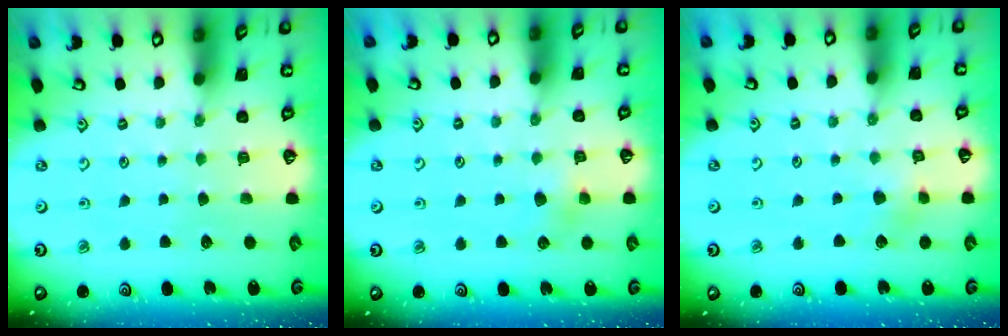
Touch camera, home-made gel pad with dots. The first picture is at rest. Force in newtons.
{"total": 4.5, "press": 4.3, "slide": 1.2}
{"total": 4.2, "press": 4.2, "slide": 0.5}